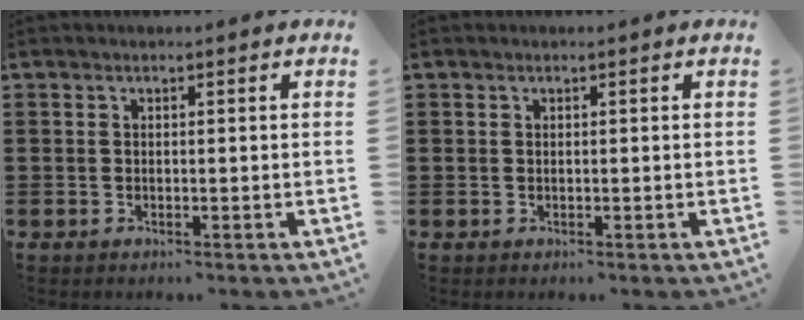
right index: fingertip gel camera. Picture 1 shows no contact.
{"total": 0.0}